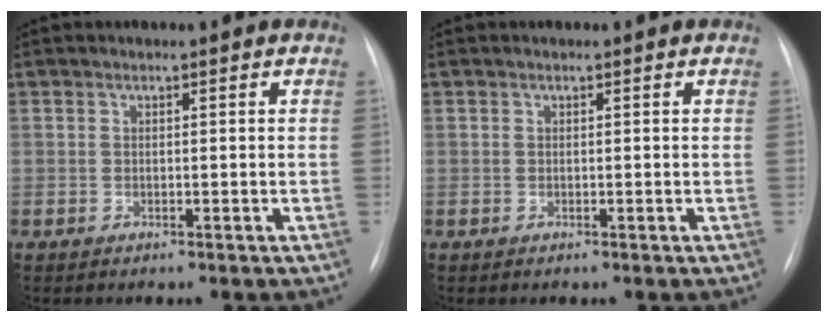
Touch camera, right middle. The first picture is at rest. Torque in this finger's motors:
{"motor_torque": [0.00, 0.00, 0.00, -0.01]}